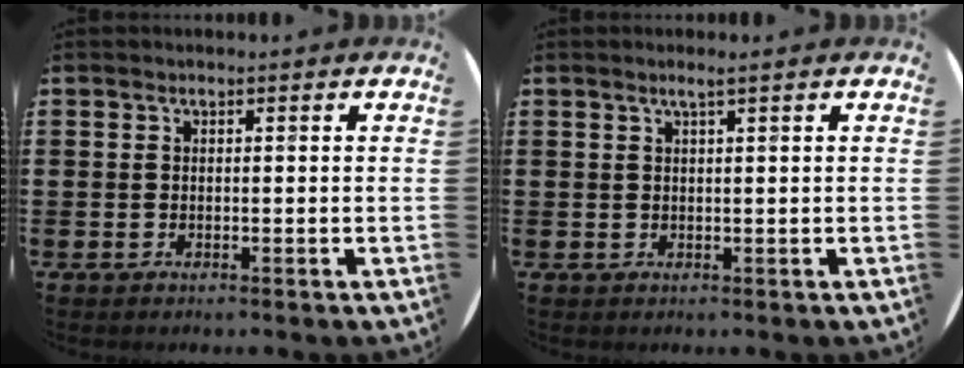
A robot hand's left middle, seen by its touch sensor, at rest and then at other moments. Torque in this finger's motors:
{"motor_torque": [0.38, -0.34, 0.17, 0.07]}